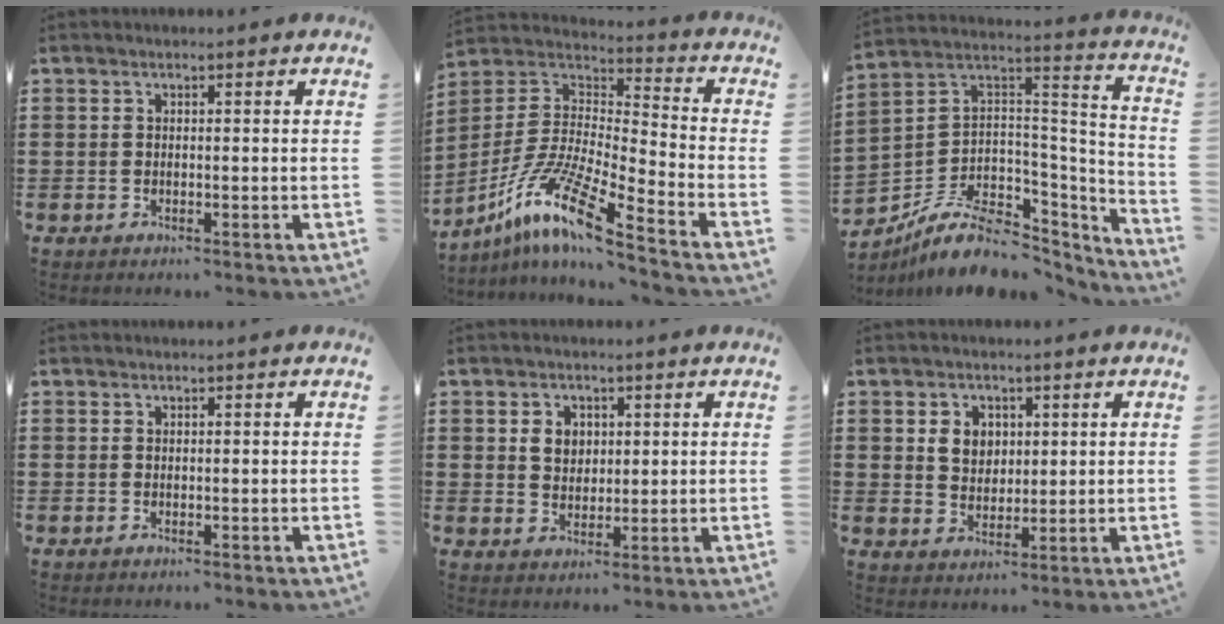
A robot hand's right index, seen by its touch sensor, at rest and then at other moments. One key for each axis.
{"total": 12.9, "fx": -9.9, "fy": 0.7, "fz": 8.3, "tx": -0.178, "ty": -0.002, "tz": -0.197}
{"total": 9.6, "fx": -6.0, "fy": 5.4, "fz": 5.3, "tx": -0.105, "ty": 0.014, "tz": -0.108}
{"total": 0.0}
{"total": 3.5, "fx": 1.0, "fy": 2.8, "fz": 1.7, "tx": -0.043, "ty": 0.012, "tz": 0.017}
{"total": 4.1, "fx": 1.3, "fy": 3.4, "fz": 1.8, "tx": -0.048, "ty": 0.013, "tz": 0.022}